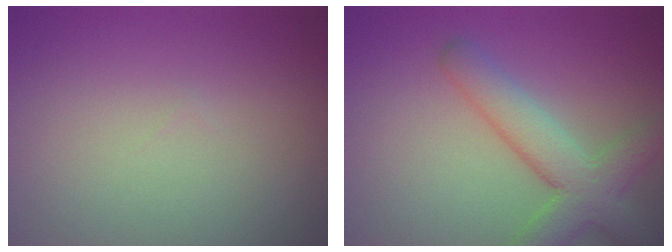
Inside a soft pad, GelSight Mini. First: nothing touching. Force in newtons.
{"total": 5.5, "press": 5.4, "slide": 0.3}